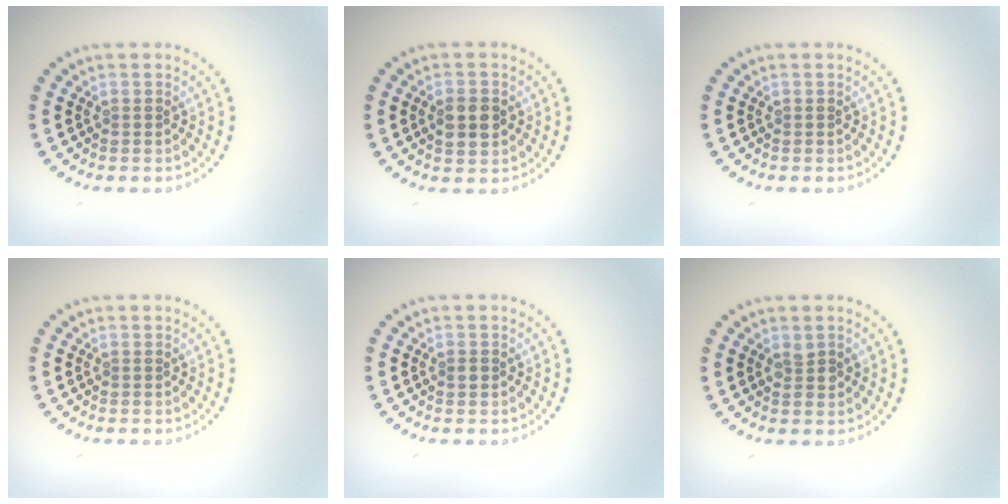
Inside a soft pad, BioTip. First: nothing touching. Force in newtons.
{"total": 3.3, "press": 3.3, "slide": 0.1}
{"total": 0.0}
{"total": 0.0}
{"total": 0.8, "press": 0.8, "slide": 0.1}
{"total": 1.1, "press": 1.0, "slide": 0.2}